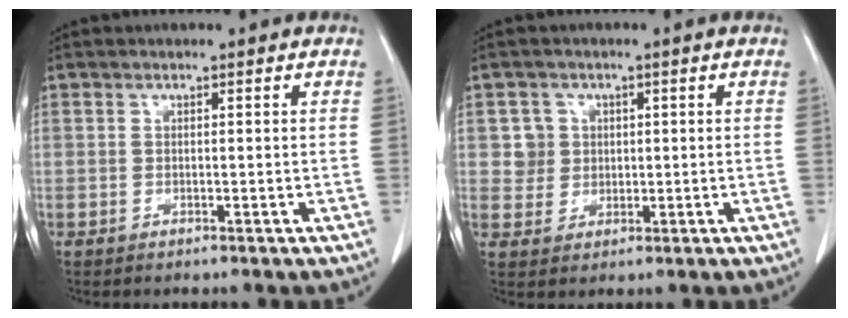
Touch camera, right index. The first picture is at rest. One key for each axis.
{"total": 3.9, "fx": 1.0, "fy": 3.8, "fz": 0.1, "tx": 0.007, "ty": 0.009, "tz": 0.020}